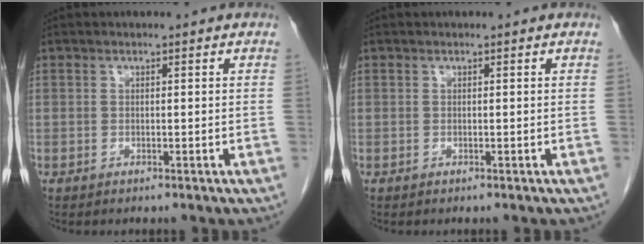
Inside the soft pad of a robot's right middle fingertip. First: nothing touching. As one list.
[{"total": 0.0}]